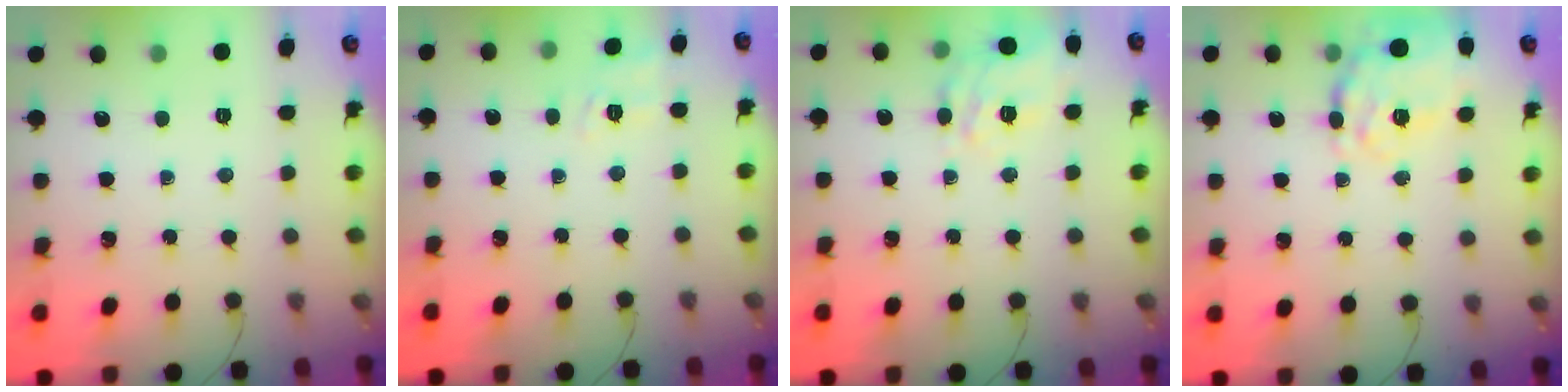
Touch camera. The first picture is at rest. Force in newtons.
{"total": 4.9, "press": 4.5, "slide": 1.9}
{"total": 8.8, "press": 8.4, "slide": 2.6}
{"total": 22.6, "press": 22.3, "slide": 3.4}